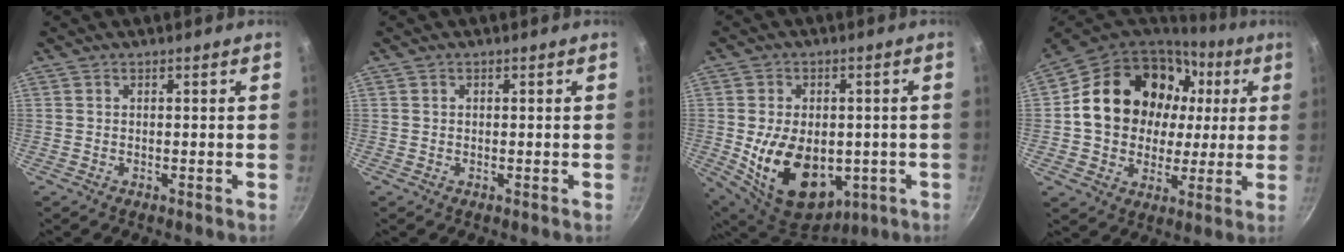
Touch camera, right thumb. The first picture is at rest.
{"total": 0.6, "force": [0.2, 0.5, 0.3], "torque": [-0.004, 0.004, 0.005]}
{"total": 18.3, "force": [-2.7, 12.5, 13.2], "torque": [-0.200, -0.007, -0.018]}
{"total": 22.6, "force": [4.5, 18.2, 12.7], "torque": [-0.204, 0.030, 0.085]}